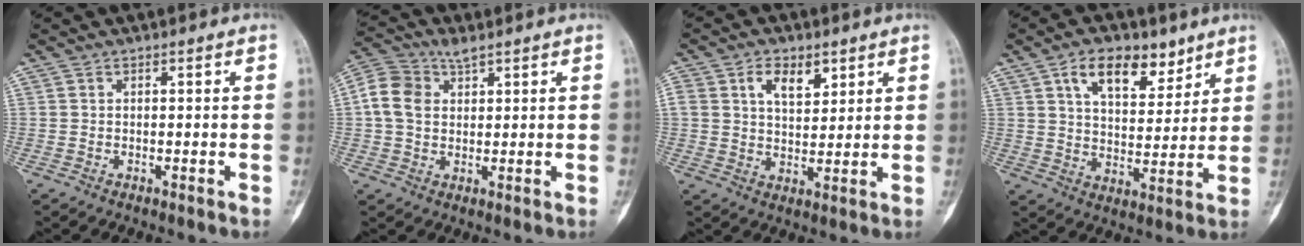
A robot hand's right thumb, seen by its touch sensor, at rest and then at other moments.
{"total": 7.4, "force": [2.7, 5.1, 4.7], "torque": [-0.100, 0.020, 0.051]}
{"total": 7.6, "force": [3.6, 4.6, 4.8], "torque": [-0.062, -0.014, 0.064]}
{"total": 11.8, "force": [6.9, 6.4, 7.2], "torque": [-0.087, -0.034, 0.117]}